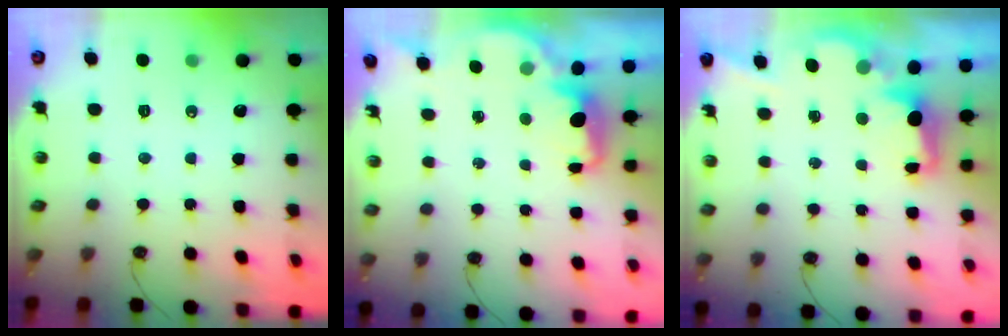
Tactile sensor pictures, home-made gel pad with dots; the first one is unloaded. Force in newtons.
{"total": 1.6, "press": 1.5, "slide": 0.5}
{"total": 2.9, "press": 2.8, "slide": 0.5}